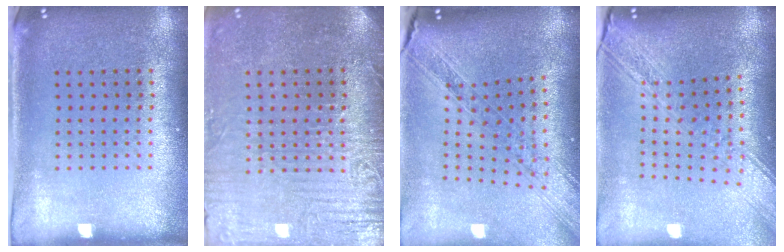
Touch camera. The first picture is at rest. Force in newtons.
{"total": 4.0, "press": 3.7, "slide": 1.5}
{"total": 1.9, "press": 1.7, "slide": 0.9}
{"total": 2.9, "press": 2.2, "slide": 1.9}